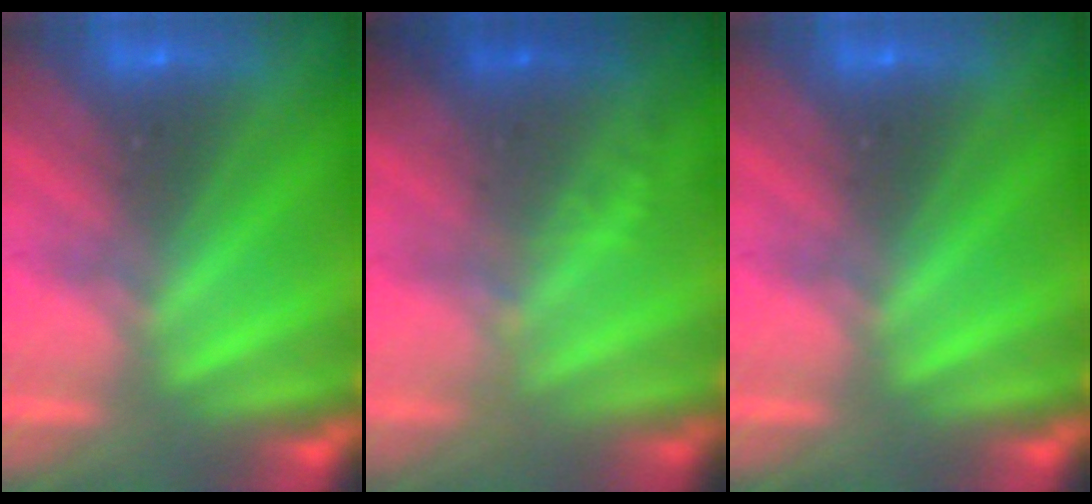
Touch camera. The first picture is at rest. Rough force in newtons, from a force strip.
{"total": 1.9}
{"total": 0.0}